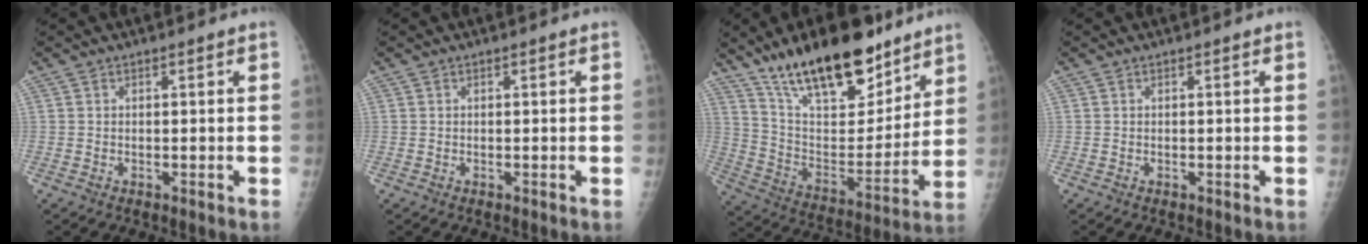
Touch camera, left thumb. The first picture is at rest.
{"total": 0.0}
{"total": 24.3, "force": [17.4, 9.4, 14.2], "torque": [-0.190, -0.078, 0.293]}
{"total": 0.0}